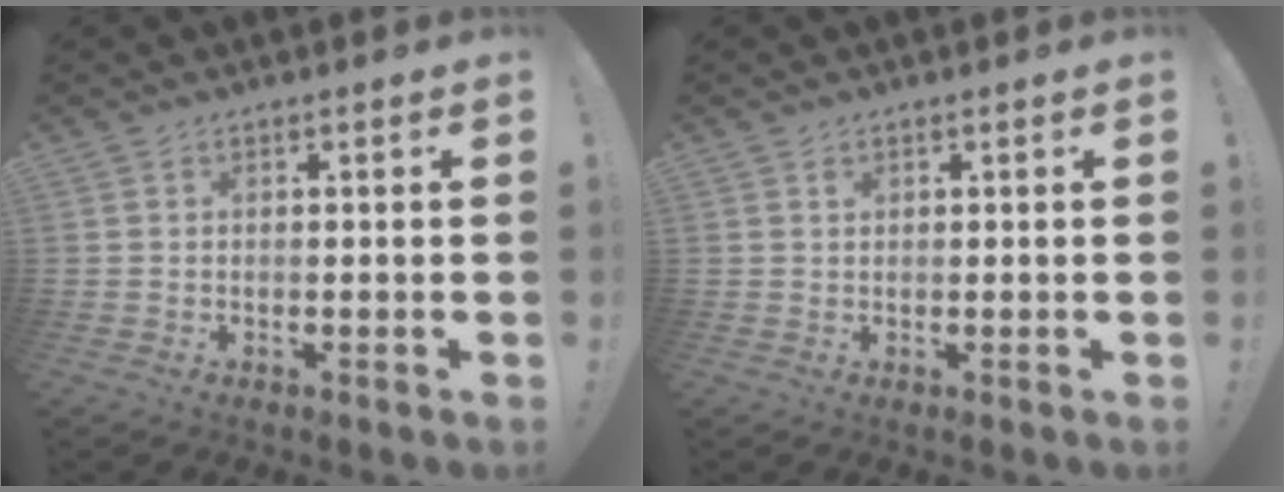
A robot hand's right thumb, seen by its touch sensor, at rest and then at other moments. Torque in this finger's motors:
{"motor_torque": [-0.02, 0.09, -0.09, 0.08, 0.02]}